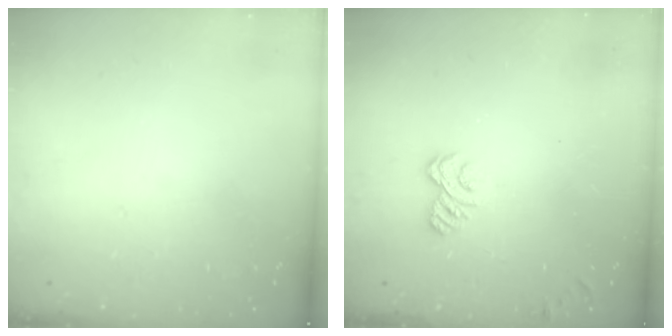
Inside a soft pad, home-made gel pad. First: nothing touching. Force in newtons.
{"total": 3.4, "press": 3.2, "slide": 1.1}